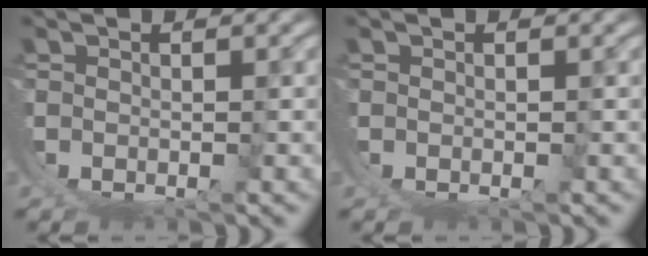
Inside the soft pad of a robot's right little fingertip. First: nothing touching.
{"total": 0.0}